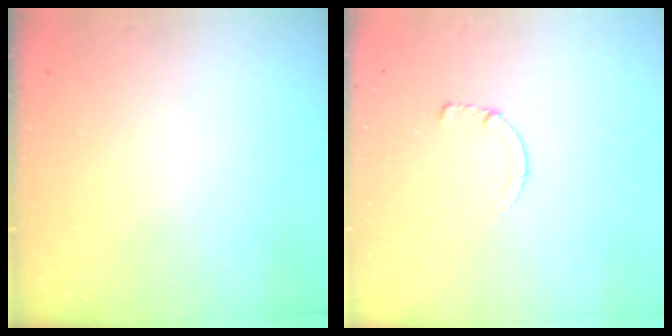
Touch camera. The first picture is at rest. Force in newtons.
{"total": 2.6, "press": 2.5, "slide": 0.3}